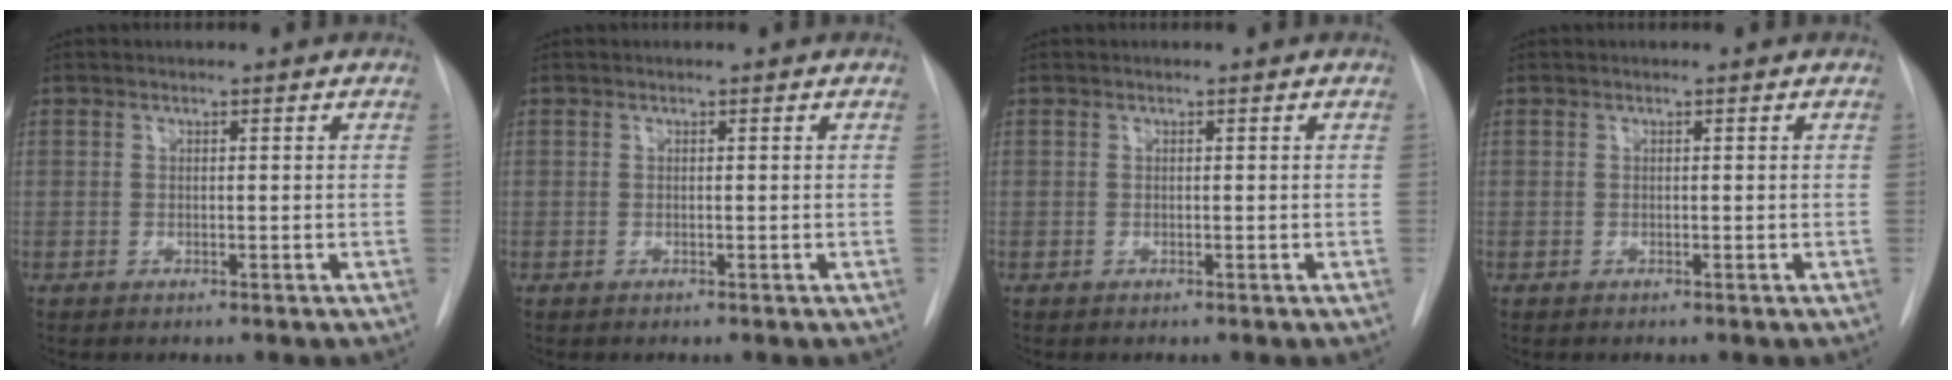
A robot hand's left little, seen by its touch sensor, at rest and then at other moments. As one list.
[{"total": 0.0}, {"total": 0.0}, {"total": 0.0}]